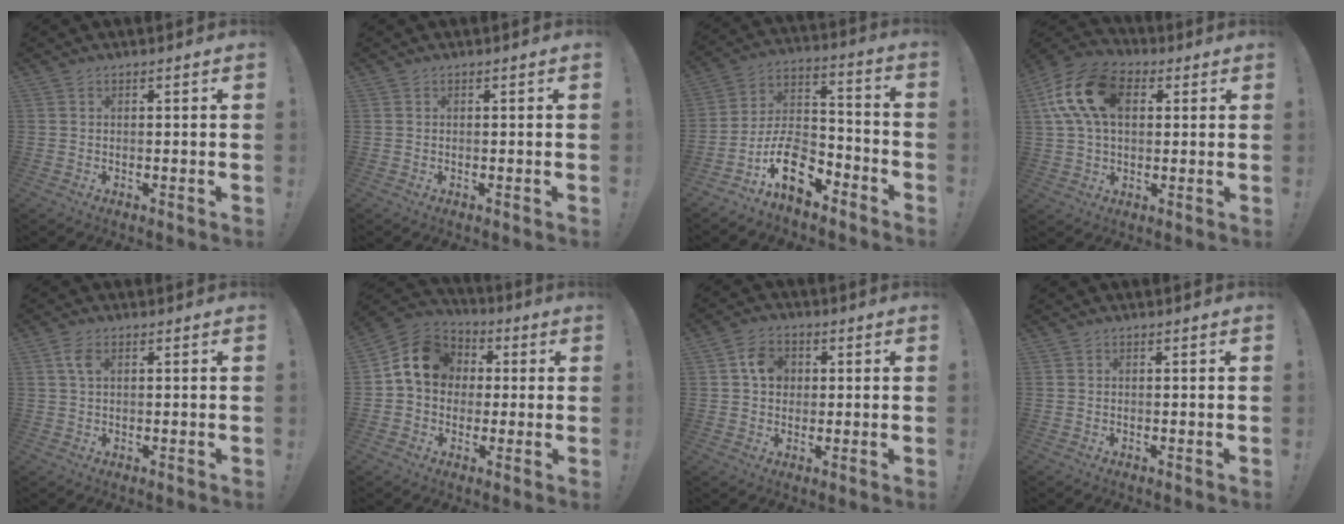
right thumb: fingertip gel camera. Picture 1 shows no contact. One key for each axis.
{"total": 0.0}
{"total": 15.2, "fx": -9.2, "fy": 8.6, "fz": 8.6, "tx": -0.140, "ty": 0.062, "tz": -0.151}
{"total": 18.0, "fx": 5.0, "fy": 11.5, "fz": 12.9, "tx": -0.242, "ty": 0.006, "tz": 0.091}
{"total": 3.5, "fx": 1.3, "fy": 1.8, "fz": 2.7, "tx": -0.051, "ty": 0.003, "tz": 0.022}
{"total": 12.7, "fx": 2.4, "fy": 10.7, "fz": 6.5, "tx": -0.086, "ty": 0.009, "tz": 0.052}
{"total": 7.3, "fx": 1.7, "fy": 6.0, "fz": 3.8, "tx": -0.053, "ty": 0.007, "tz": 0.032}
{"total": 0.0}